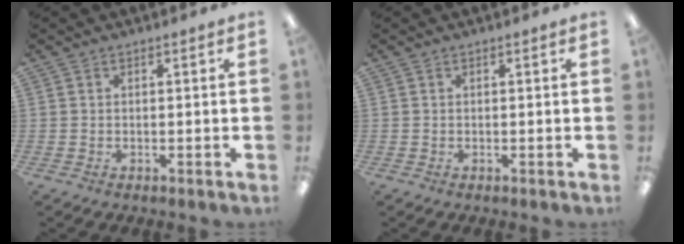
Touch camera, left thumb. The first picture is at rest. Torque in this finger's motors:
{"motor_torque": [0.00, 0.00, -0.14, -0.14, 0.00]}